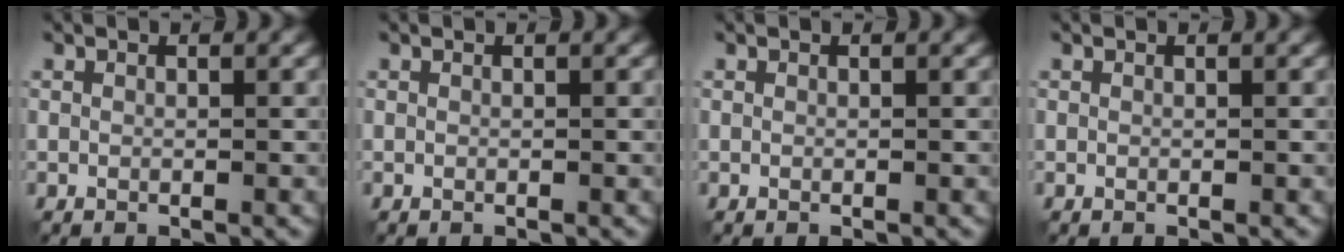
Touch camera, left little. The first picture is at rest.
{"total": 0.0}
{"total": 0.0}
{"total": 0.0}